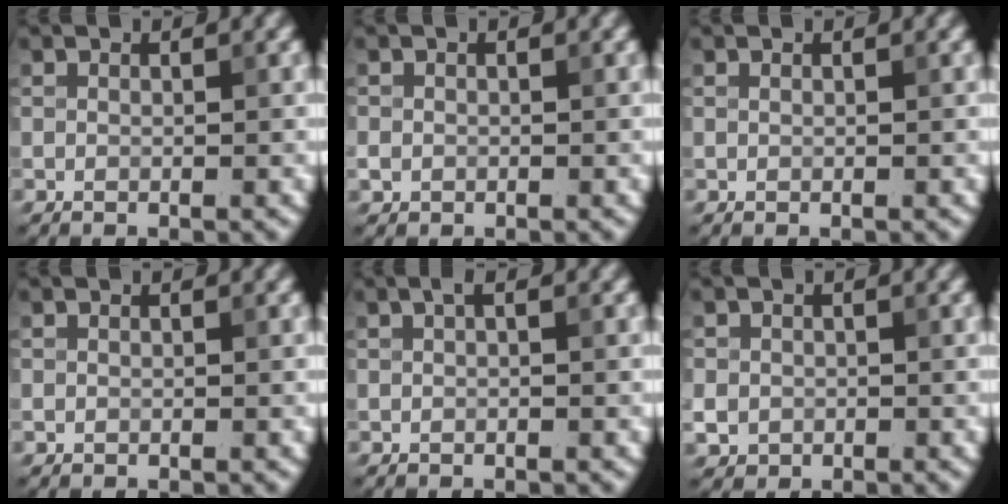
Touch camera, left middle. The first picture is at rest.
{"total": 0.7, "force": [-0.5, 0.6, 0.0], "torque": [0.001, 0.004, -0.001]}
{"total": 0.0}
{"total": 0.0}
{"total": 0.6, "force": [0.0, 0.2, 0.6], "torque": [-0.010, 0.006, 0.005]}
{"total": 1.5, "force": [-0.8, 1.2, 0.2], "torque": [-0.002, 0.000, -0.007]}